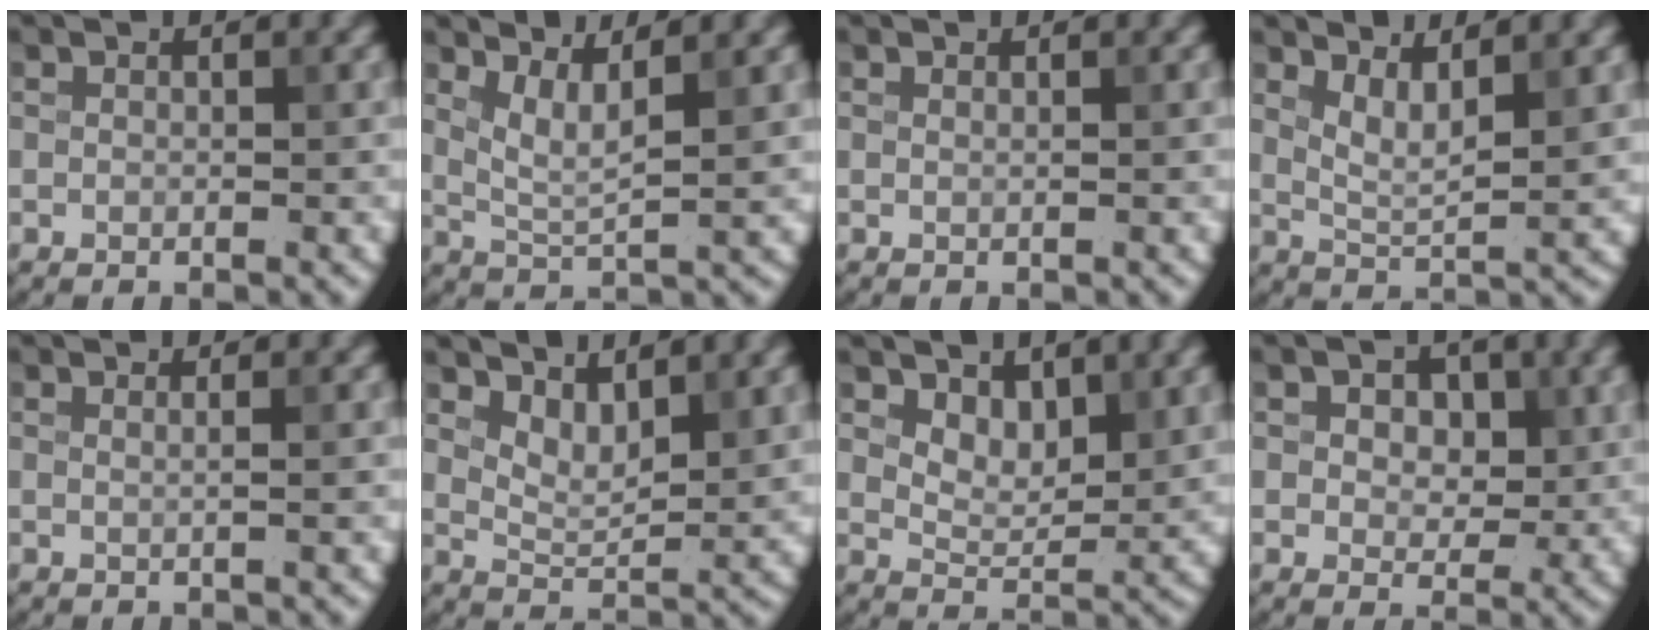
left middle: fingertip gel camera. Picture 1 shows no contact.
{"total": 3.0, "force": [1.6, 0.6, 2.5], "torque": [-0.049, -0.008, 0.037]}
{"total": 0.6, "force": [0.3, 0.3, 0.5], "torque": [0.001, -0.004, -0.001]}
{"total": 3.3, "force": [1.8, 0.8, 2.6], "torque": [-0.052, -0.009, 0.038]}
{"total": 1.5, "force": [0.4, 0.7, 1.2], "torque": [-0.009, -0.001, -0.011]}
{"total": 3.6, "force": [2.5, 1.4, 2.2], "torque": [-0.042, -0.009, 0.048]}
{"total": 3.5, "force": [2.2, 1.7, 2.0], "torque": [-0.040, -0.014, 0.039]}
{"total": 3.8, "force": [1.2, 2.6, 2.5], "torque": [-0.036, -0.003, 0.007]}